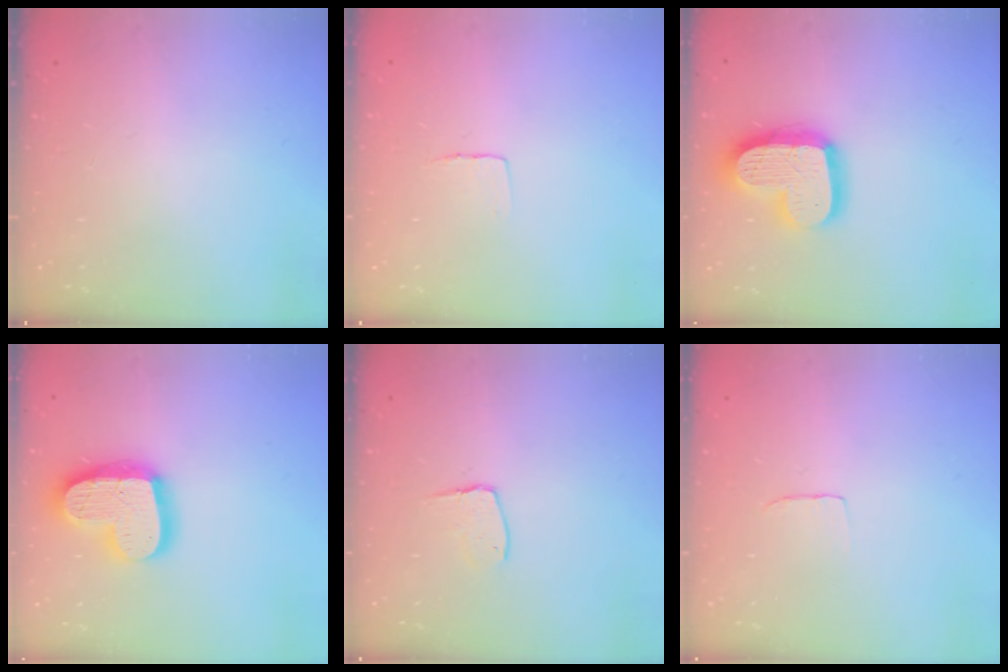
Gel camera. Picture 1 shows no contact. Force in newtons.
{"total": 4.1, "press": 4.1, "slide": 0.3}
{"total": 17.7, "press": 17.7, "slide": 1.1}
{"total": 19.6, "press": 19.5, "slide": 1.4}
{"total": 7.0, "press": 7.0, "slide": 0.5}
{"total": 2.7, "press": 2.7, "slide": 0.2}